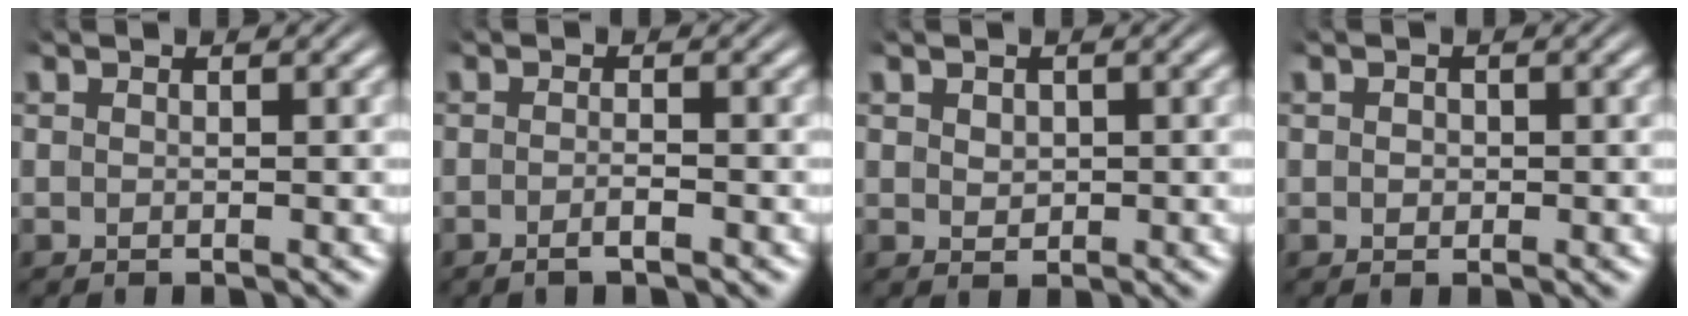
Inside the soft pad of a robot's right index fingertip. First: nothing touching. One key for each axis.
{"total": 1.5, "fx": -1.2, "fy": 0.2, "fz": 0.8, "tx": -0.019, "ty": 0.000, "tz": -0.024}
{"total": 0.9, "fx": 0.2, "fy": 0.6, "fz": 0.7, "tx": -0.010, "ty": -0.012, "tz": 0.015}
{"total": 0.5, "fx": -0.2, "fy": 0.4, "fz": 0.3, "tx": -0.011, "ty": -0.009, "tz": 0.002}